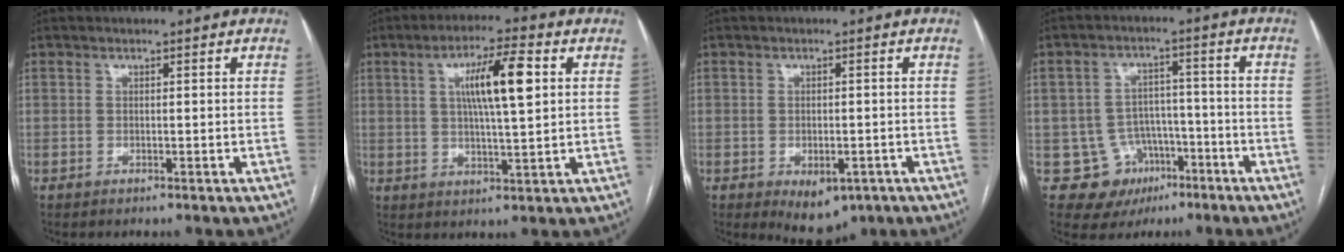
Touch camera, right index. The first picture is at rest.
{"total": 9.6, "force": [2.5, 1.1, 9.2], "torque": [-0.160, 0.009, 0.043]}
{"total": 5.8, "force": [-3.0, 3.3, 3.7], "torque": [-0.047, -0.004, -0.030]}
{"total": 8.7, "force": [-3.6, 7.8, 1.2], "torque": [-0.013, 0.021, -0.042]}